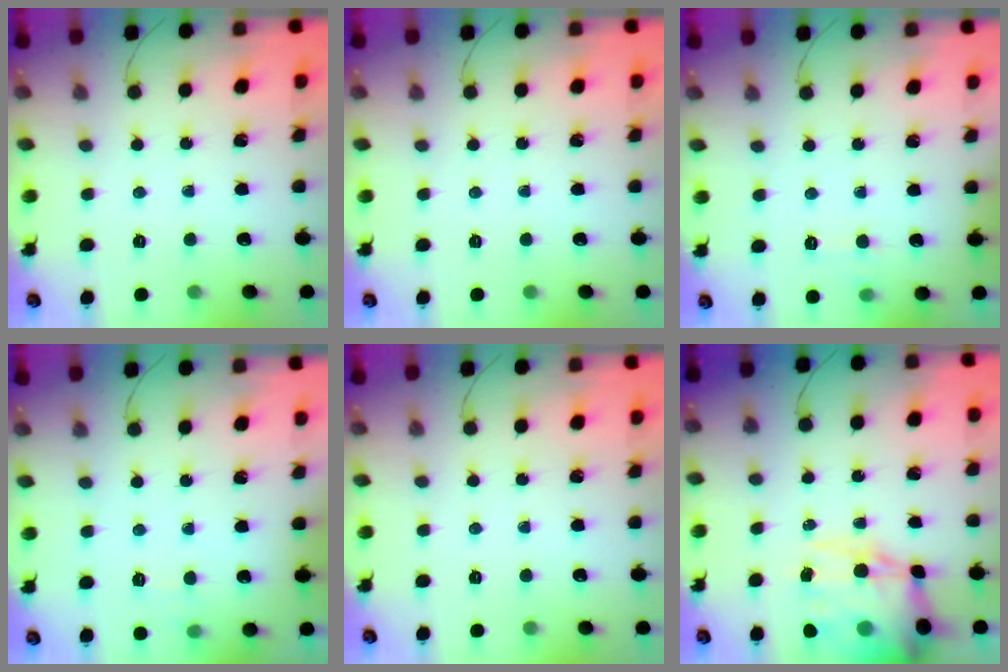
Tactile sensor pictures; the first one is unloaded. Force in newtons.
{"total": 0.0}
{"total": 5.6, "press": 5.3, "slide": 1.7}
{"total": 5.8, "press": 5.6, "slide": 1.6}
{"total": 0.0}
{"total": 20.0, "press": 19.6, "slide": 4.3}